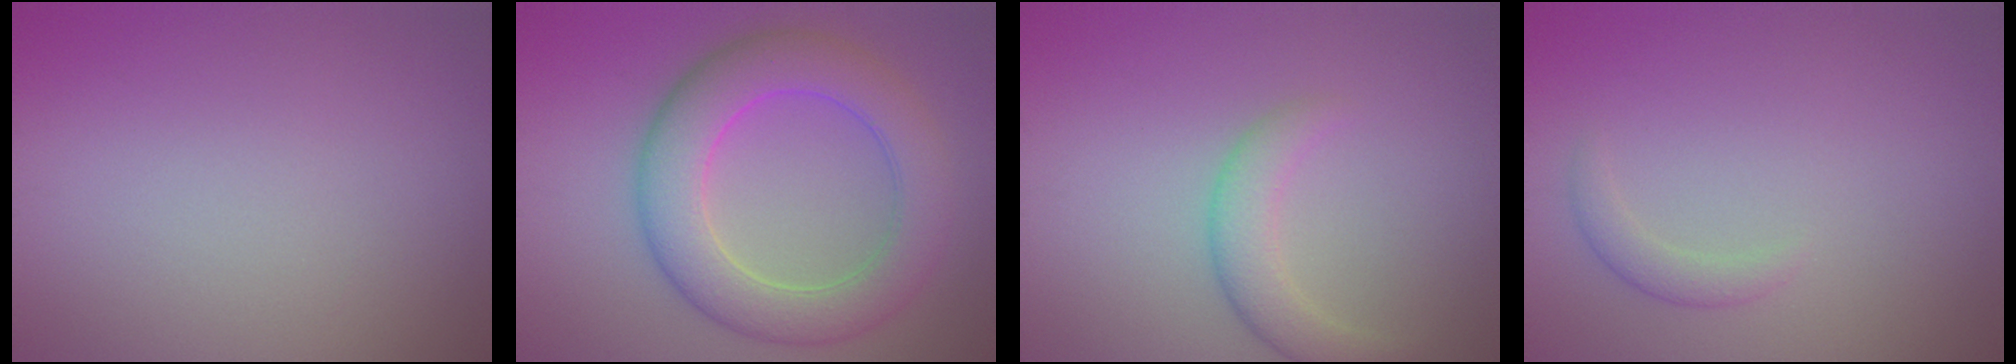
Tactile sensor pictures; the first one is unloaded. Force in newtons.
{"total": 7.4, "press": 7.4, "slide": 0.1}
{"total": 2.6, "press": 2.6, "slide": 0.1}
{"total": 1.3, "press": 1.3, "slide": 0.1}